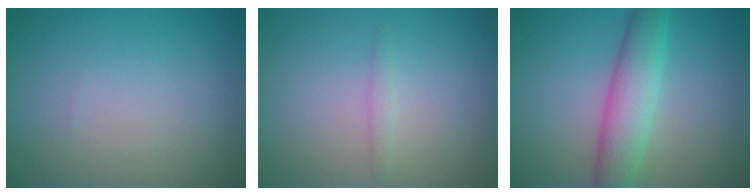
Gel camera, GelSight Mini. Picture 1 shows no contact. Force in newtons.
{"total": 0.7, "press": 0.7, "slide": 0.0}
{"total": 4.9, "press": 4.9, "slide": 0.1}